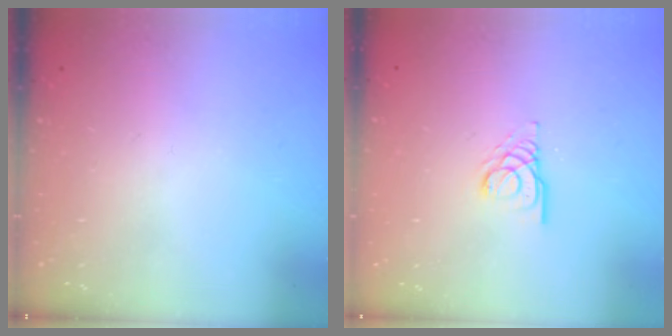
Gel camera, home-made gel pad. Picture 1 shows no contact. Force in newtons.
{"total": 4.1, "press": 4.1, "slide": 0.4}